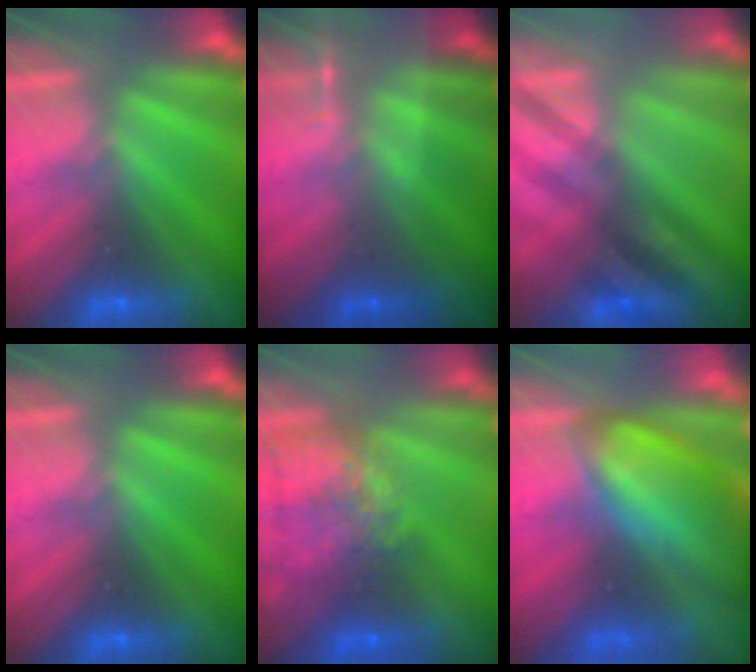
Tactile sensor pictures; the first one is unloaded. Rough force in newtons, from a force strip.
{"total": 1.8}
{"total": 2.9}
{"total": 0.0}
{"total": 7.4}
{"total": 7.7}